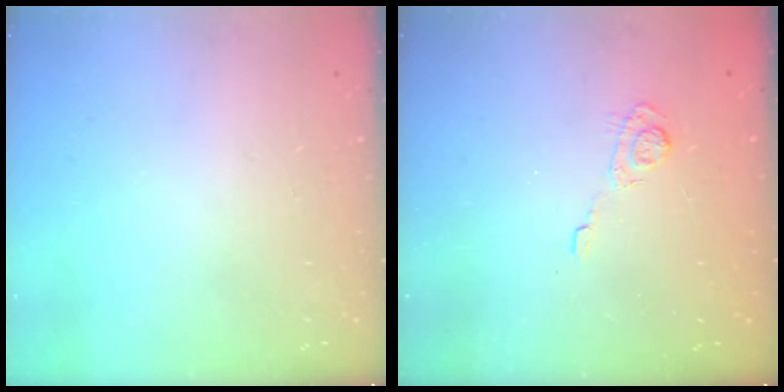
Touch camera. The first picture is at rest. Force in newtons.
{"total": 3.4, "press": 3.0, "slide": 1.7}